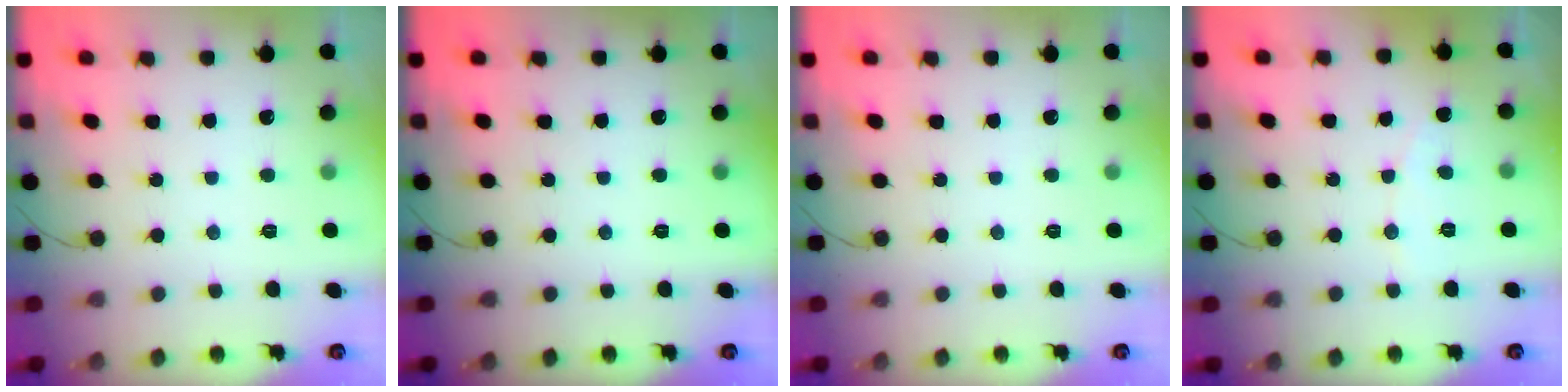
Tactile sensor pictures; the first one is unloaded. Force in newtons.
{"total": 0.0}
{"total": 0.0}
{"total": 2.8, "press": 2.8, "slide": 0.3}